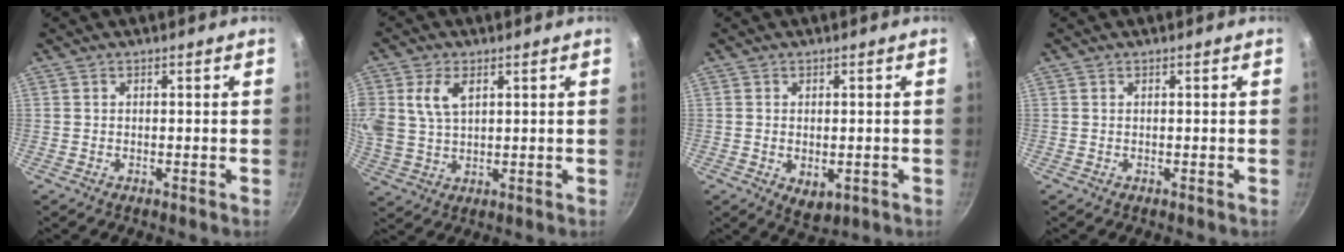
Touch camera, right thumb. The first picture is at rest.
{"total": 8.7, "force": [3.1, 5.4, 6.1], "torque": [-0.125, -0.002, 0.062]}
{"total": 4.6, "force": [-0.9, 2.9, 3.5], "torque": [-0.046, -0.012, -0.007]}
{"total": 0.0}